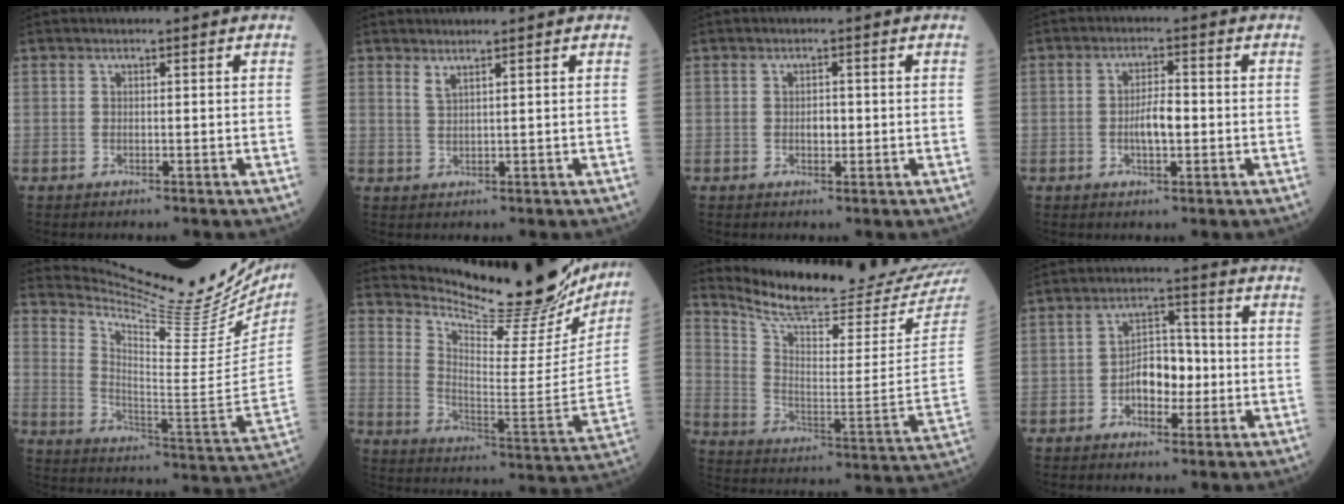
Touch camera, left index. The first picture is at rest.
{"total": 1.7, "force": [1.4, -0.2, 0.9], "torque": [-0.021, -0.007, 0.030]}
{"total": 1.6, "force": [-0.1, 1.0, 1.3], "torque": [-0.021, 0.001, 0.000]}
{"total": 4.2, "force": [-0.6, 1.3, 3.9], "torque": [-0.075, 0.003, -0.013]}
{"total": 26.2, "force": [23.9, 3.5, 10.1], "torque": [-0.164, -0.094, 0.321]}
{"total": 25.4, "force": [23.4, 3.9, 9.2], "torque": [-0.152, -0.088, 0.314]}
{"total": 21.4, "force": [20.4, 0.8, 6.3], "torque": [-0.124, -0.095, 0.287]}
{"total": 6.5, "force": [-1.5, 3.7, 5.1], "torque": [-0.090, 0.018, -0.028]}